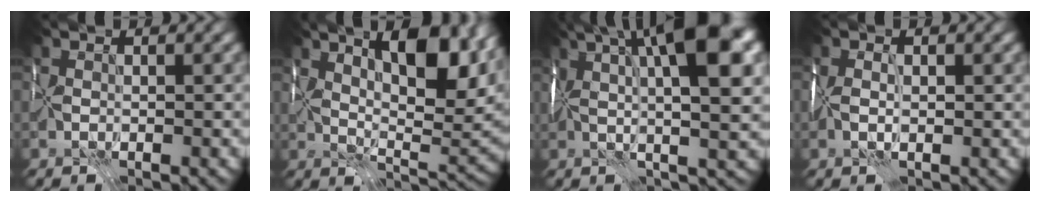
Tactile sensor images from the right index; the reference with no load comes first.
{"total": 11.3, "force": [4.8, 4.2, 9.3], "torque": [-0.142, 0.004, 0.076]}
{"total": 13.2, "force": [4.3, 3.8, 11.9], "torque": [-0.176, 0.019, 0.062]}
{"total": 2.9, "force": [0.1, 1.6, 2.4], "torque": [-0.046, -0.002, 0.002]}